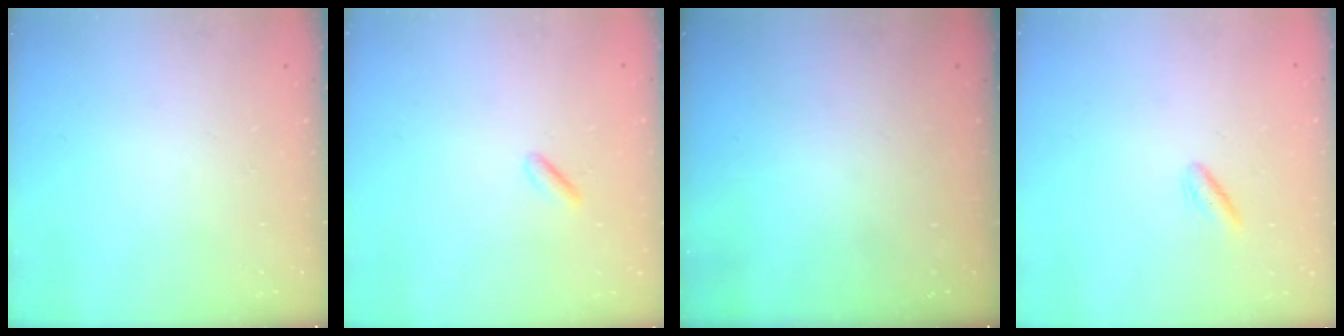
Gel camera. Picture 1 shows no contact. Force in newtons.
{"total": 0.6, "press": 0.2, "slide": 0.6}
{"total": 0.0}
{"total": 3.4, "press": 3.1, "slide": 1.2}